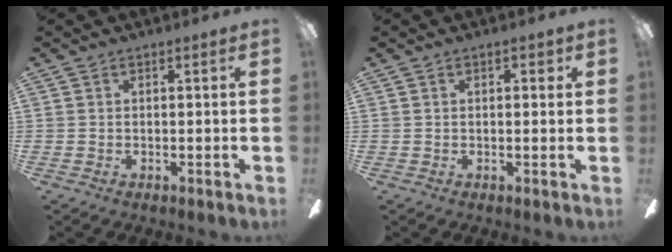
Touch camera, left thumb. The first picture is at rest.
{"total": 1.8, "force": [0.7, 0.8, 1.5], "torque": [-0.016, 0.000, 0.007]}